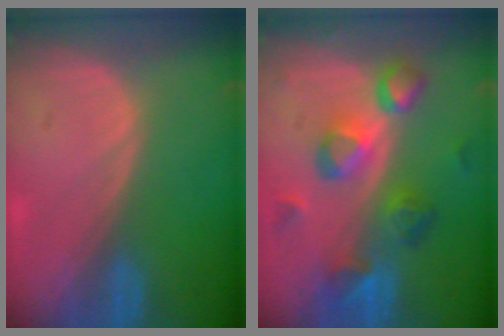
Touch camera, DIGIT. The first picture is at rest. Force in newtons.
{"total": 9.4, "press": 8.4, "slide": 4.3}